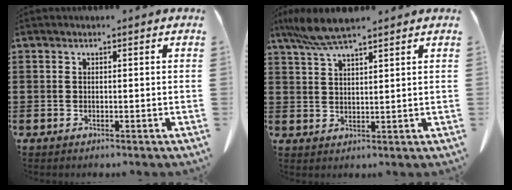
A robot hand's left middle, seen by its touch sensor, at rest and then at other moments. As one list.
[{"total": 6.0, "force": [4.9, 0.6, 3.4], "torque": [-0.079, -0.007, 0.090]}]